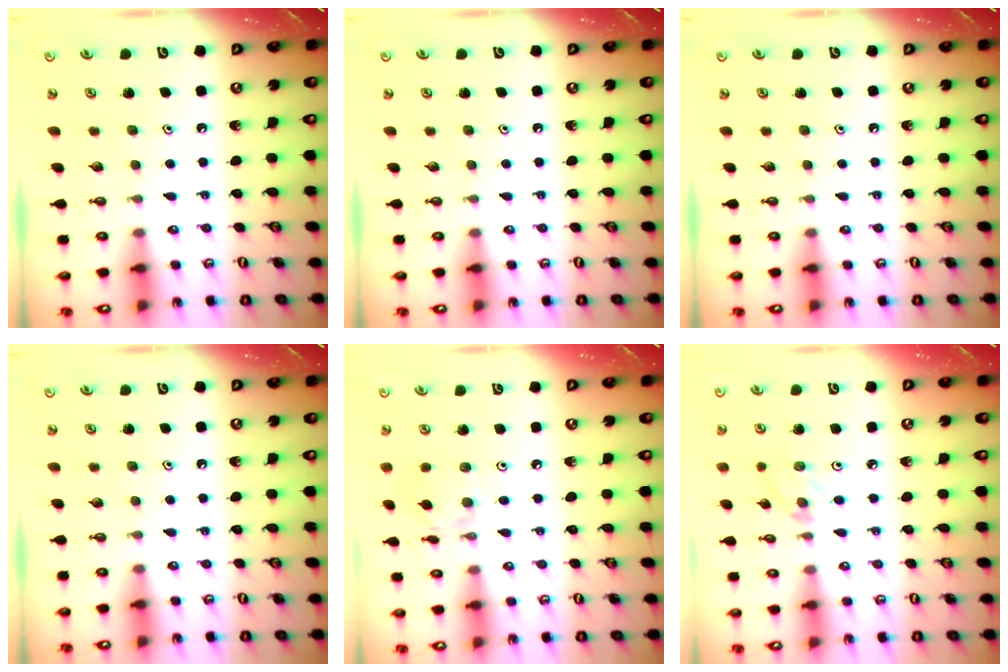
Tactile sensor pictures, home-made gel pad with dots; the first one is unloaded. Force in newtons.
{"total": 0.0}
{"total": 0.0}
{"total": 0.0}
{"total": 2.0, "press": 2.0, "slide": 0.3}
{"total": 3.5, "press": 3.4, "slide": 0.4}